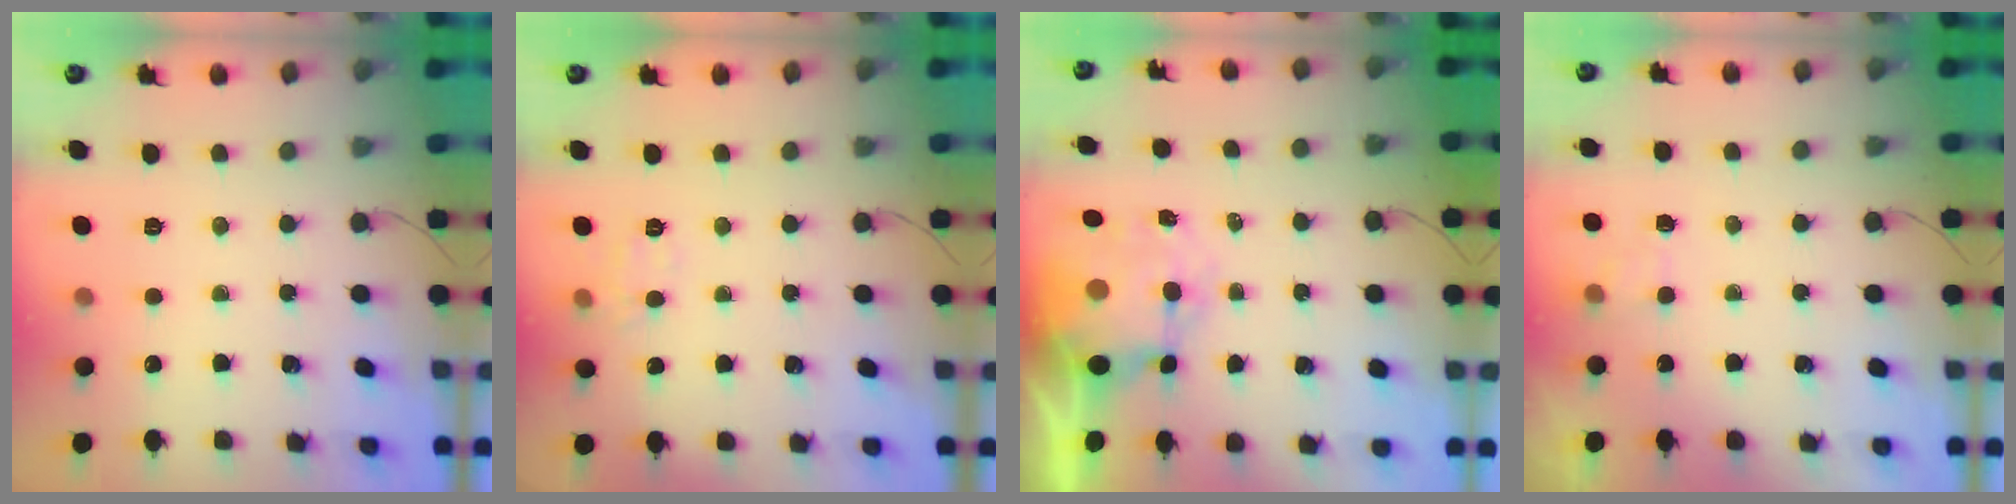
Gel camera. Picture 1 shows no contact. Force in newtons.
{"total": 4.4, "press": 4.1, "slide": 1.6}
{"total": 8.7, "press": 8.5, "slide": 2.0}
{"total": 2.5, "press": 1.9, "slide": 1.6}